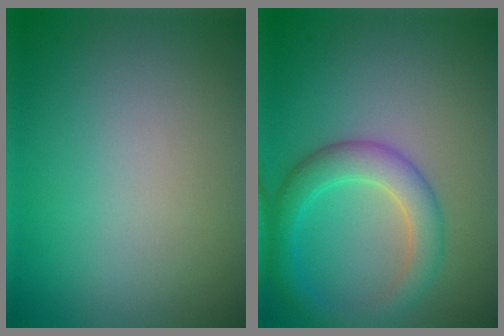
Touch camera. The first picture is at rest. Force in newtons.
{"total": 4.1, "press": 4.1, "slide": 0.2}